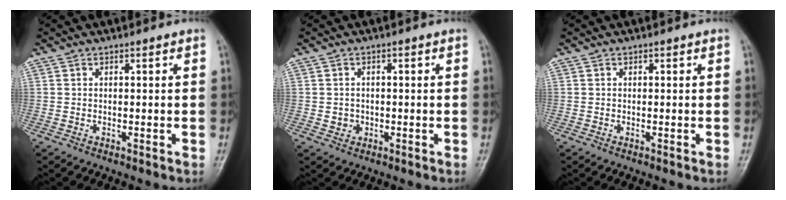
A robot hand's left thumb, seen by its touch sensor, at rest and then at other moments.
{"total": 2.2, "force": [-0.4, 2.1, 0.7], "torque": [0.001, 0.006, -0.004]}
{"total": 0.0}